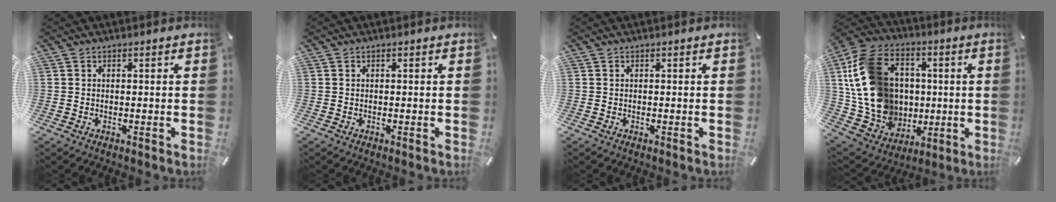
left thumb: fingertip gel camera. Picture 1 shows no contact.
{"total": 0.0}
{"total": 0.0}
{"total": 20.3, "force": [1.7, 17.3, 10.5], "torque": [-0.211, -0.006, 0.045]}